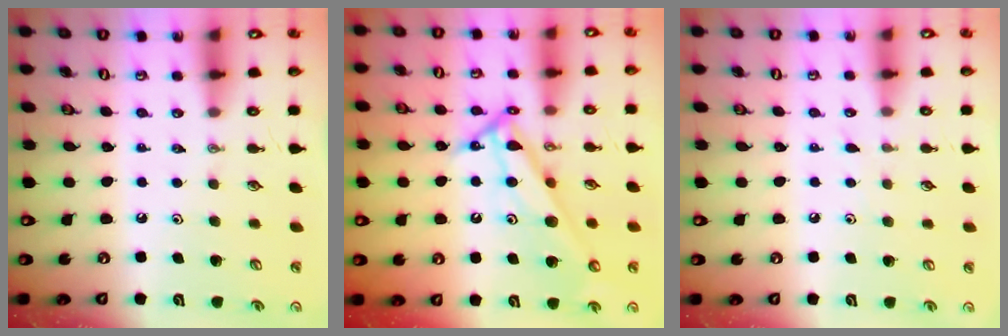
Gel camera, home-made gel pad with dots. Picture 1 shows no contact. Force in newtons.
{"total": 10.9, "press": 10.9, "slide": 0.7}
{"total": 2.3, "press": 2.2, "slide": 0.4}